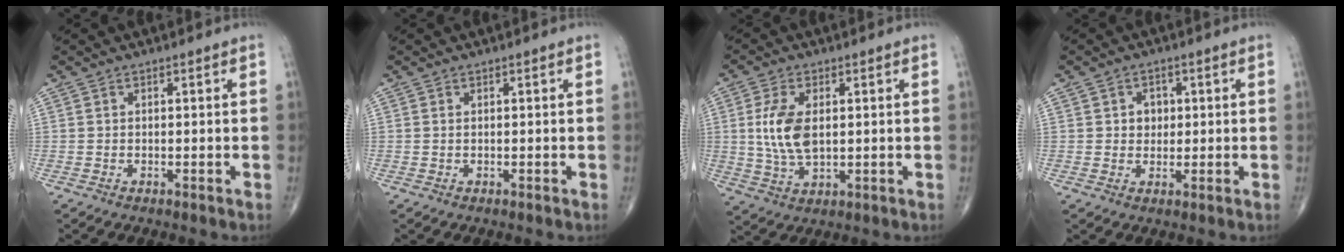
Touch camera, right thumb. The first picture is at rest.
{"total": 0.0}
{"total": 9.0, "force": [1.2, 4.8, 7.5], "torque": [-0.157, -0.009, 0.028]}
{"total": 3.3, "force": [0.6, 2.8, 1.6], "torque": [-0.004, 0.000, 0.008]}